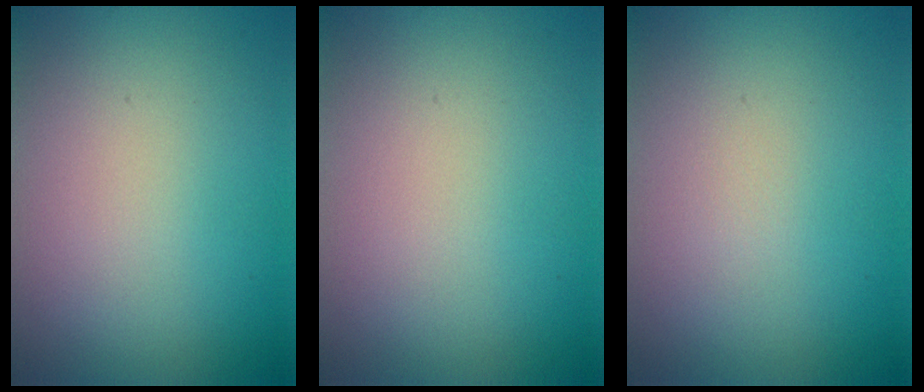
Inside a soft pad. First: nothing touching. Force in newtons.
{"total": 0.0}
{"total": 0.0}